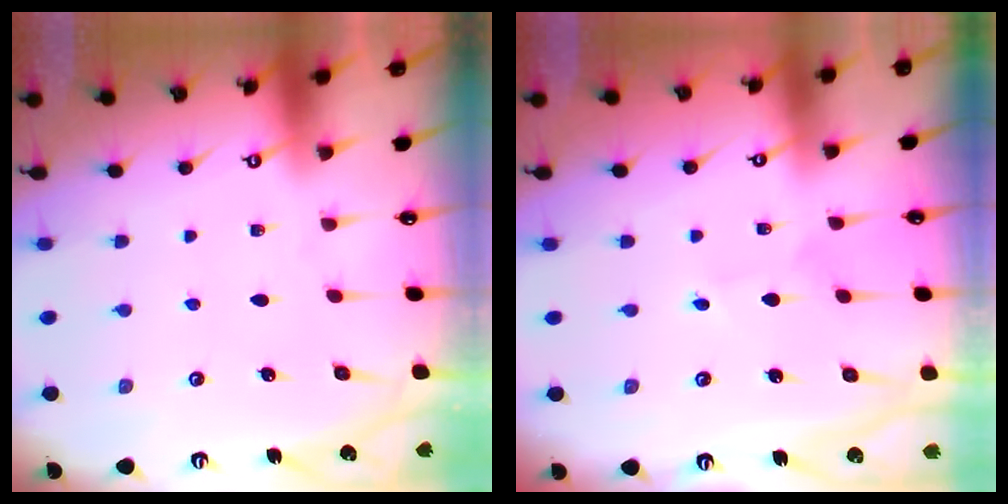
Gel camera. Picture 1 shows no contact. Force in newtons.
{"total": 1.9, "press": 1.9, "slide": 0.2}